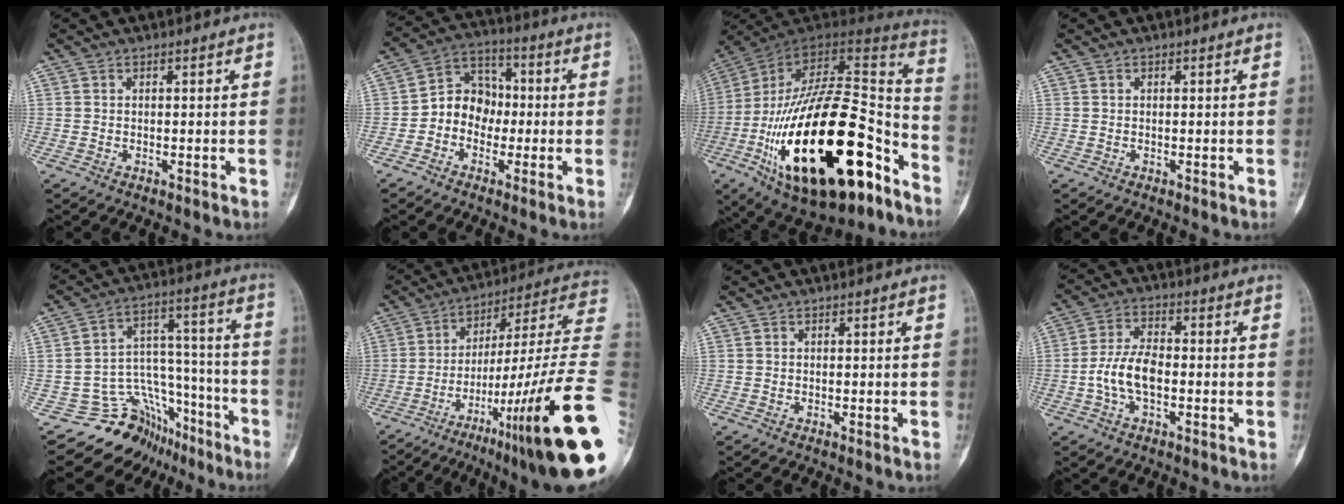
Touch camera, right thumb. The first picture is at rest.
{"total": 8.9, "force": [-1.5, 7.4, 4.6], "torque": [-0.040, 0.038, -0.042]}
{"total": 37.7, "force": [-15.7, 16.8, 29.9], "torque": [-0.506, 0.050, -0.242]}
{"total": 0.0}
{"total": 13.3, "force": [-10.4, 8.2, 1.2], "torque": [0.015, 0.144, -0.166]}
{"total": 30.0, "force": [-10.2, 4.8, 27.9], "torque": [-0.339, 0.054, -0.152]}
{"total": 0.0}
{"total": 8.0, "force": [-1.6, 4.2, 6.6], "torque": [-0.139, 0.023, -0.033]}